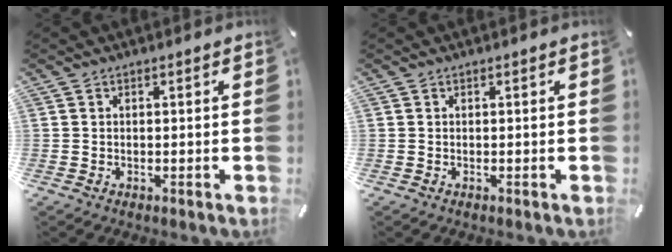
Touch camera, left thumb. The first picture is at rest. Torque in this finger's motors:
{"motor_torque": [-0.34, -0.27, -0.02, 0.09, 0.00]}